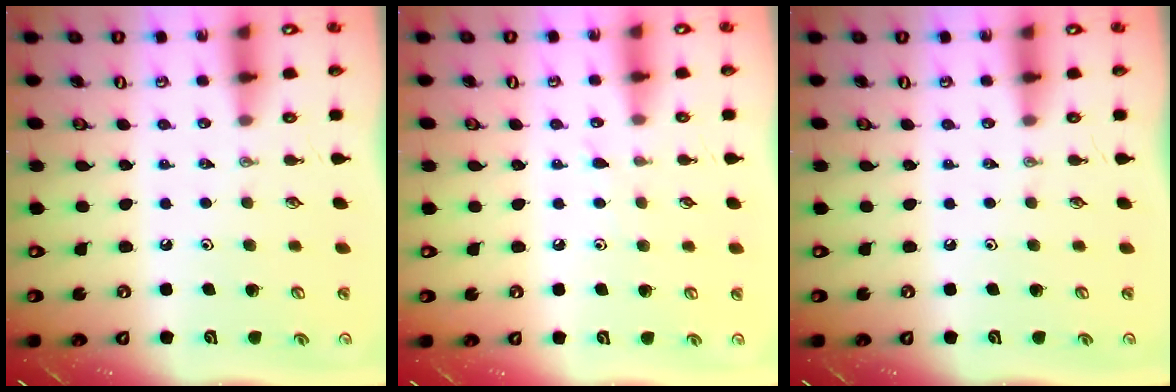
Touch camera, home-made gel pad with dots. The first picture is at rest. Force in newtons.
{"total": 3.9, "press": 3.8, "slide": 0.5}
{"total": 0.0}